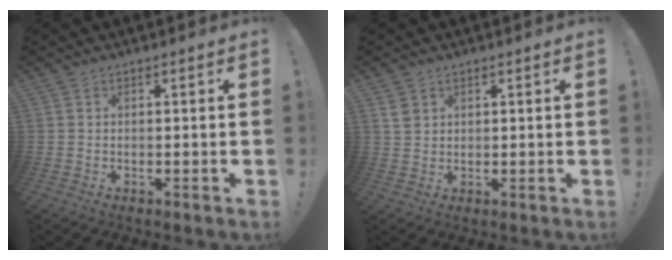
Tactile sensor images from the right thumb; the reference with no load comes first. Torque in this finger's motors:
{"motor_torque": [-0.19, 0.13, 0.27, 0.11, -0.06]}